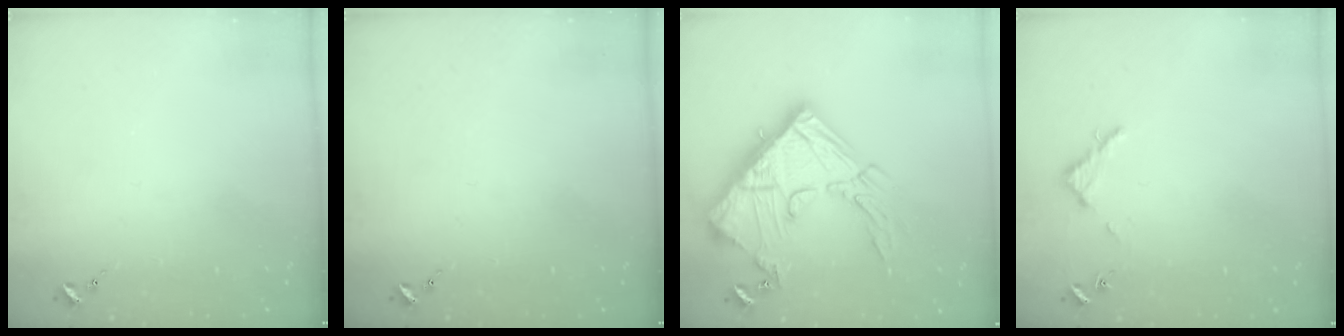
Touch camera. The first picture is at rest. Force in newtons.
{"total": 0.0}
{"total": 24.8, "press": 24.7, "slide": 2.3}
{"total": 2.8, "press": 2.8, "slide": 0.3}